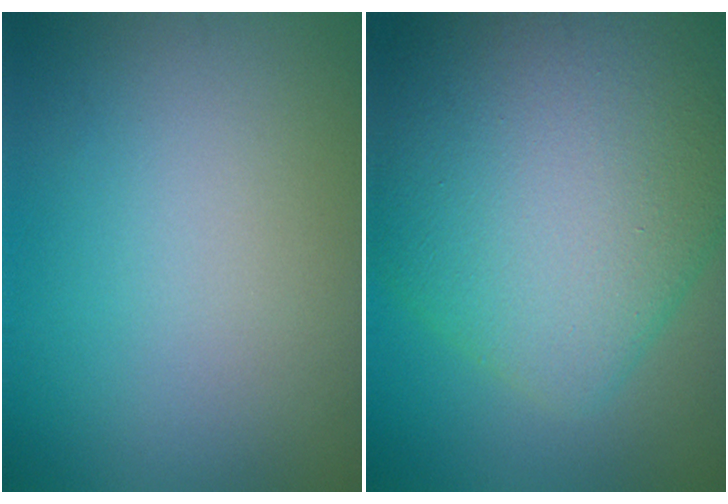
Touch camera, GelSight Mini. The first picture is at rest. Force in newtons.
{"total": 12.7, "press": 12.7, "slide": 0.2}